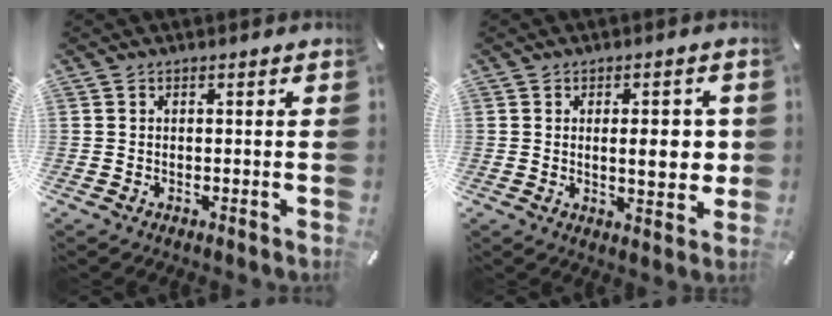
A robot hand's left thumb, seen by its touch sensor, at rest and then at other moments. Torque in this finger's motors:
{"motor_torque": [-0.14, 0.17, 0.12, 0.02, 0.01]}